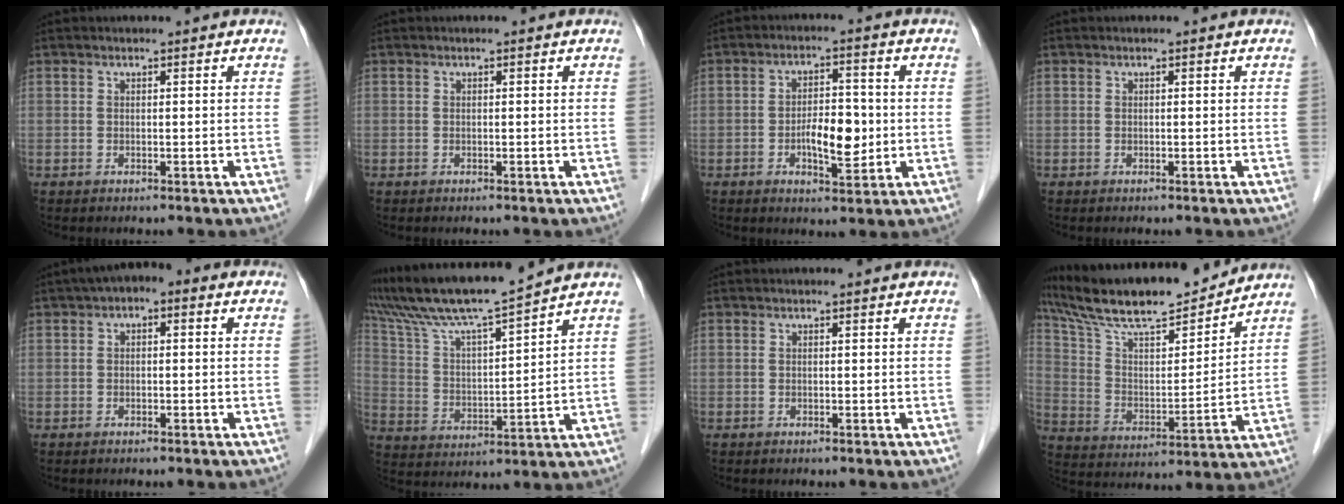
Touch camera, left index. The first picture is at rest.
{"total": 0.0}
{"total": 6.3, "force": [-1.0, 2.5, 5.7], "torque": [-0.101, 0.001, -0.015]}
{"total": 0.0}
{"total": 3.7, "force": [0.9, 1.8, 3.1], "torque": [-0.044, 0.023, 0.004]}
{"total": 13.5, "force": [12.1, -1.5, 5.7], "torque": [-0.117, 0.006, 0.224]}
{"total": 0.0}
{"total": 18.6, "force": [16.5, 2.4, 8.2], "torque": [-0.155, 0.012, 0.288]}